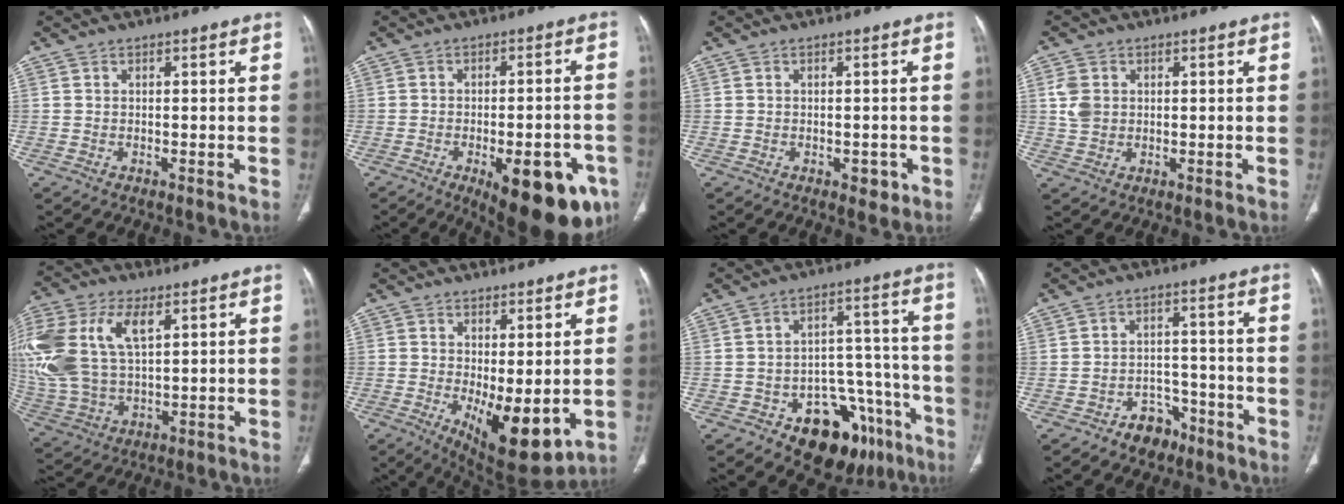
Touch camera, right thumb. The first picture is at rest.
{"total": 18.3, "force": [-8.2, 7.1, 14.8], "torque": [-0.134, 0.020, -0.094]}
{"total": 2.4, "force": [-0.9, 1.5, 1.6], "torque": [-0.009, 0.002, -0.007]}
{"total": 4.4, "force": [0.9, 3.5, 2.5], "torque": [-0.043, 0.001, 0.021]}
{"total": 23.5, "force": [7.3, 13.7, 17.6], "torque": [-0.434, 0.014, 0.143]}
{"total": 11.2, "force": [-1.6, 4.6, 10.1], "torque": [-0.147, -0.024, -0.005]}
{"total": 17.7, "force": [-10.2, 10.4, 10.0], "torque": [-0.068, 0.094, -0.136]}
{"total": 6.1, "force": [-4.1, 4.2, 1.8], "torque": [-0.001, 0.040, -0.059]}